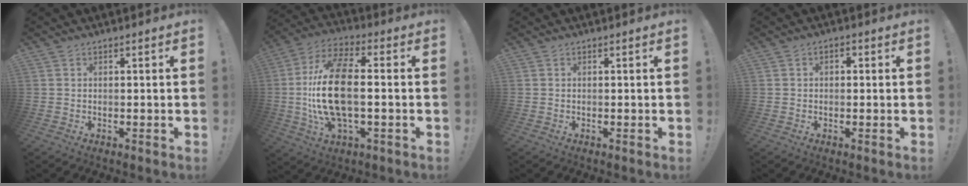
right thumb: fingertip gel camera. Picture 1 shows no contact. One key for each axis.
{"total": 19.1, "fx": -0.5, "fy": 8.8, "fz": 16.9, "tx": -0.340, "ty": 0.002, "tz": -0.009}
{"total": 0.0}
{"total": 1.5, "fx": -0.5, "fy": 1.2, "fz": 0.8, "tx": -0.008, "ty": 0.004, "tz": -0.012}